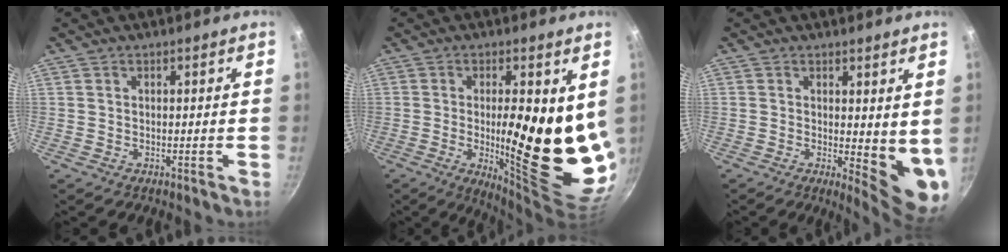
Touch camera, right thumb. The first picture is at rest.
{"total": 19.2, "force": [1.4, 5.7, 18.3], "torque": [-0.234, -0.043, 0.026]}
{"total": 8.2, "force": [1.1, 3.4, 7.3], "torque": [-0.077, -0.025, 0.018]}